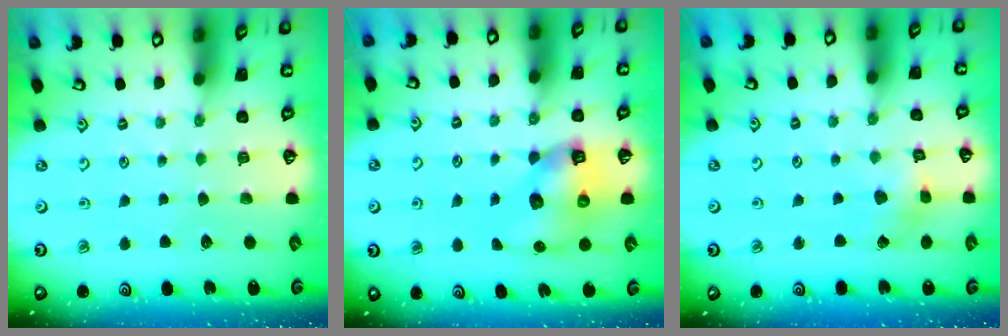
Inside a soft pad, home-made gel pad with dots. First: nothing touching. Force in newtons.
{"total": 10.3, "press": 10.3, "slide": 0.9}
{"total": 3.5, "press": 3.5, "slide": 0.3}